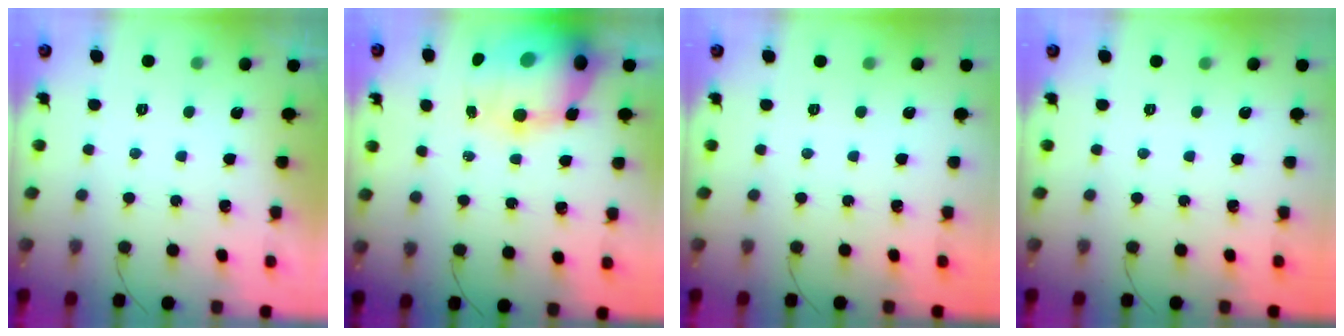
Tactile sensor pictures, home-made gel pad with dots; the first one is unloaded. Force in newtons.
{"total": 20.3, "press": 19.7, "slide": 4.7}
{"total": 0.0}
{"total": 0.0}